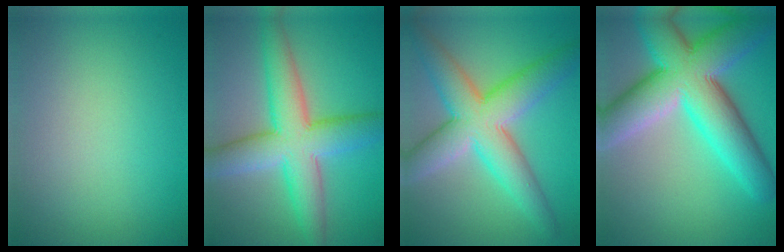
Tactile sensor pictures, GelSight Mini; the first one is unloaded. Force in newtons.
{"total": 8.6, "press": 8.5, "slide": 0.2}
{"total": 9.0, "press": 9.0, "slide": 0.3}
{"total": 12.8, "press": 12.8, "slide": 0.7}